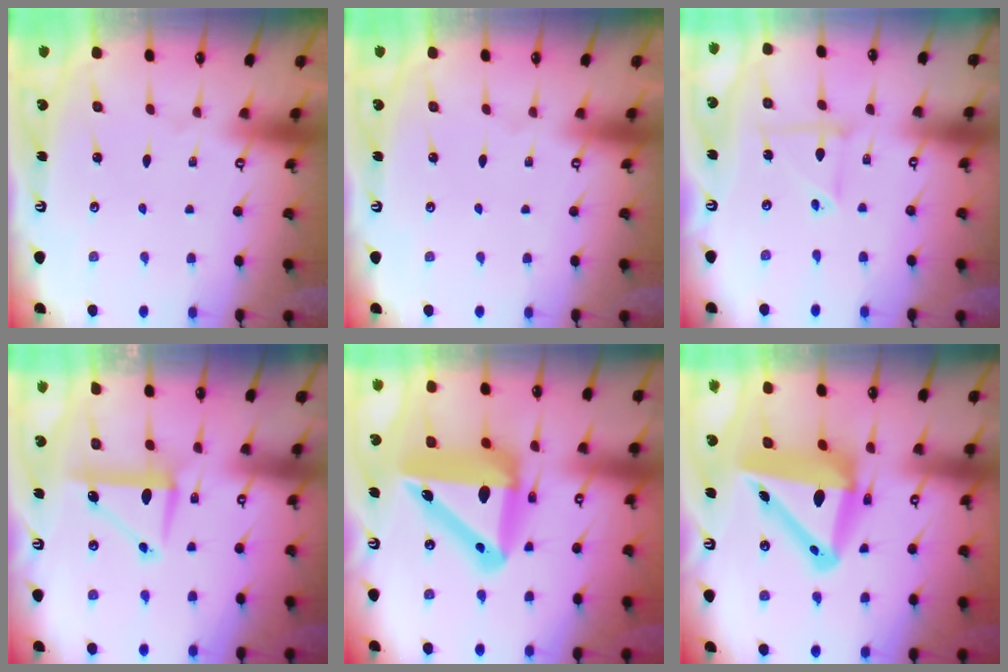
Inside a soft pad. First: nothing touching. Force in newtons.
{"total": 0.0}
{"total": 5.0, "press": 5.0, "slide": 0.5}
{"total": 8.6, "press": 8.6, "slide": 0.2}
{"total": 18.3, "press": 17.8, "slide": 4.1}
{"total": 15.2, "press": 14.9, "slide": 3.2}